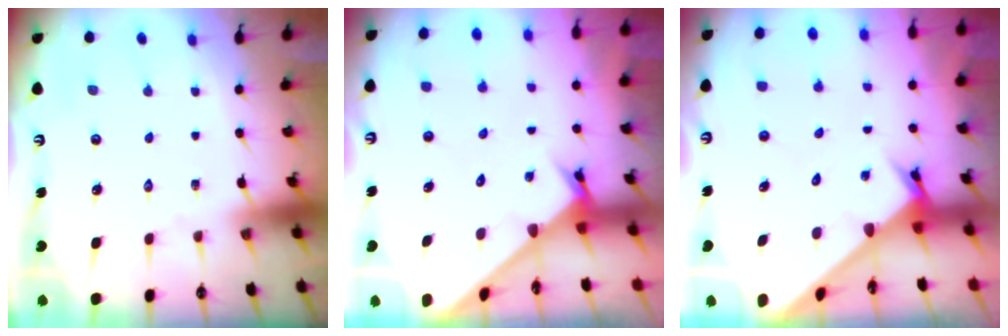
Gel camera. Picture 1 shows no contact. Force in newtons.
{"total": 2.6, "press": 2.6, "slide": 0.3}
{"total": 2.7, "press": 2.7, "slide": 0.3}